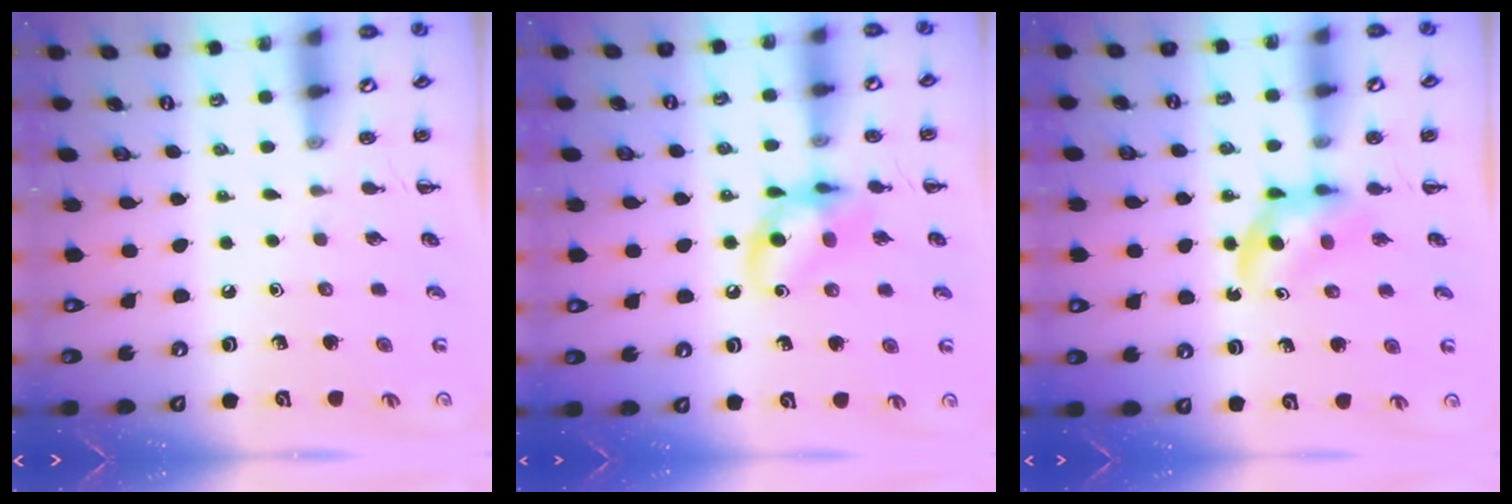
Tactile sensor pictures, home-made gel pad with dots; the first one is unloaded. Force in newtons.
{"total": 13.1, "press": 13.0, "slide": 2.0}
{"total": 4.5, "press": 4.4, "slide": 1.2}